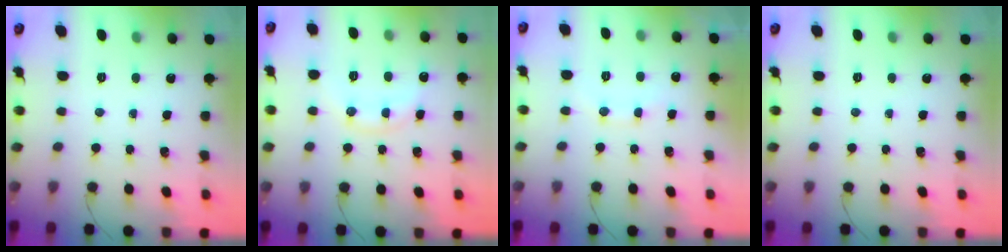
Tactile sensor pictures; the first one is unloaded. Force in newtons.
{"total": 9.4, "press": 9.4, "slide": 0.9}
{"total": 7.7, "press": 7.6, "slide": 1.1}
{"total": 0.0}